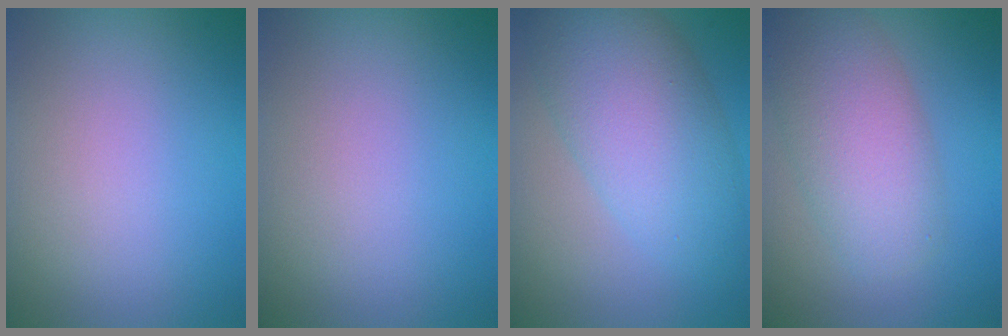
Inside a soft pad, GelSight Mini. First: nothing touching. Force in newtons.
{"total": 0.0}
{"total": 8.4, "press": 8.4, "slide": 0.2}
{"total": 6.5, "press": 6.5, "slide": 0.4}